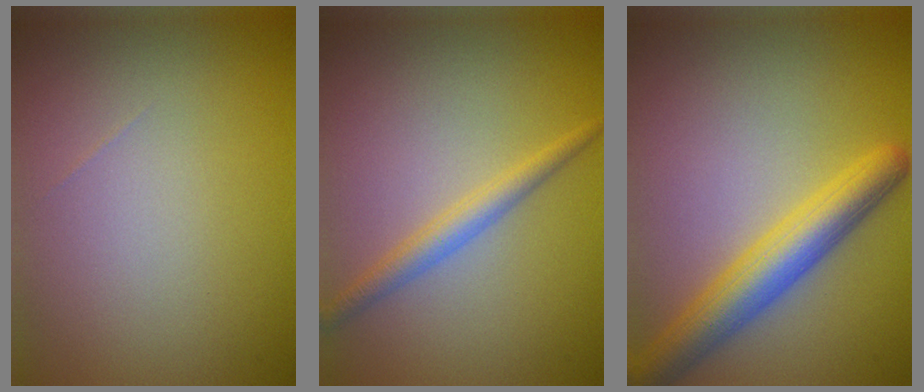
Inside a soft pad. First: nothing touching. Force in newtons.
{"total": 2.1, "press": 2.1, "slide": 0.1}
{"total": 5.4, "press": 5.4, "slide": 0.2}